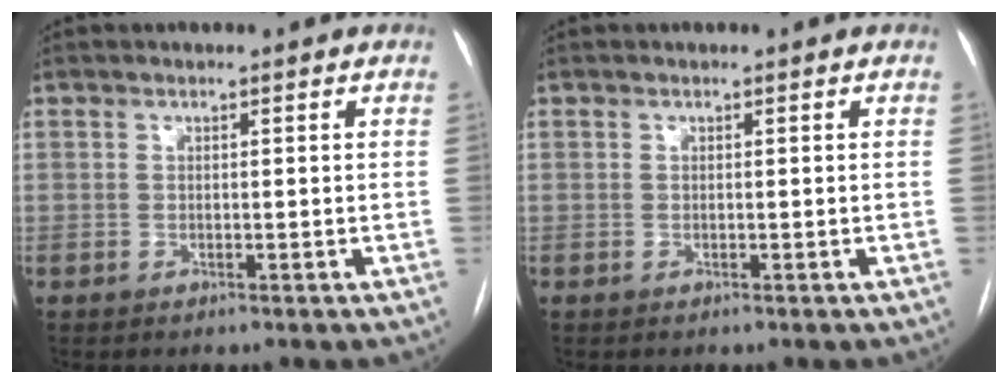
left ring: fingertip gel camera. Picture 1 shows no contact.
{"total": 0.0}